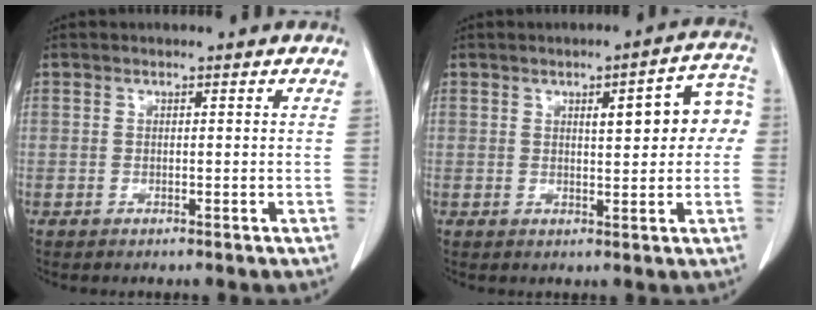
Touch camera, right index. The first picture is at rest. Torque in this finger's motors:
{"motor_torque": [0.74, 0.27, 0.21, 0.06]}